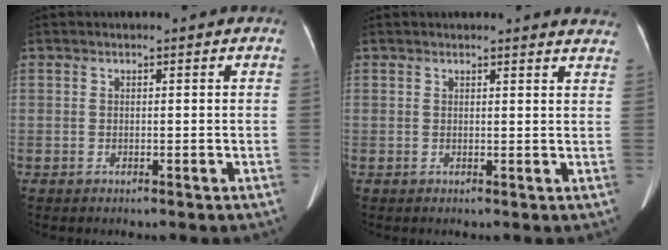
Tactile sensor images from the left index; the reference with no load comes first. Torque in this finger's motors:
{"motor_torque": [0.83, -1.31, 0.18, 0.03]}